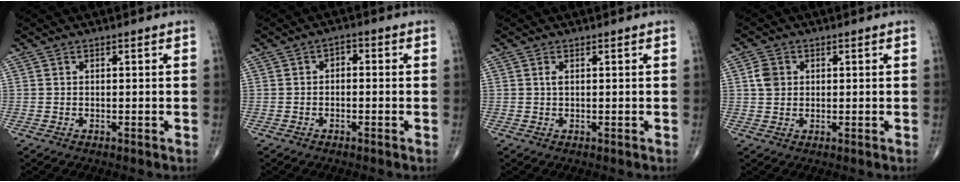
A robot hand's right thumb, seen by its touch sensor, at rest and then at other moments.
{"total": 2.1, "force": [-0.2, 1.4, 1.6], "torque": [-0.013, 0.013, -0.013]}
{"total": 0.7, "force": [0.2, 0.3, 0.6], "torque": [-0.016, 0.003, 0.005]}
{"total": 3.4, "force": [0.7, 2.8, 1.7], "torque": [-0.023, 0.002, 0.012]}